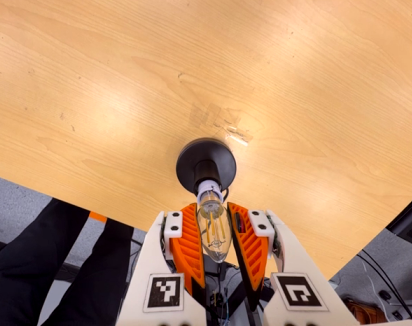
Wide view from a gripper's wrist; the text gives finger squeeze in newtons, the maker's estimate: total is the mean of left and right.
{"total": 13.0, "left": 13.0, "right": 13.0}